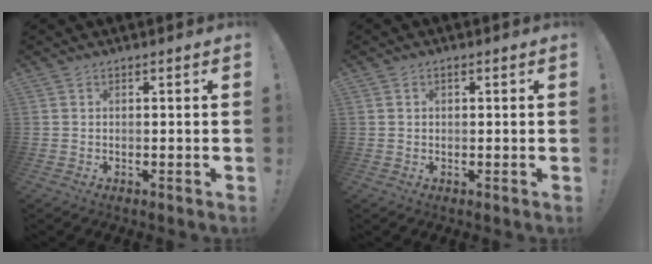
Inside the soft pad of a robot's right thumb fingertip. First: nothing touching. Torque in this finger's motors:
{"motor_torque": [-0.35, 0.14, -0.30, 0.19, 0.08]}